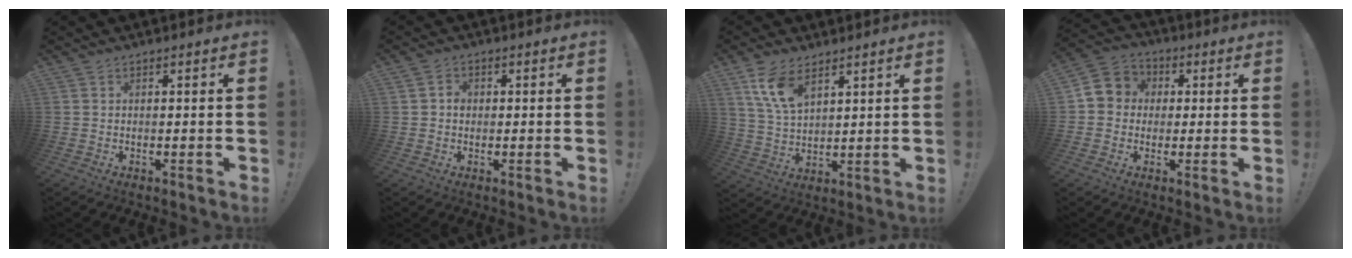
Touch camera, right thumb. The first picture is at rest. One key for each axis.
{"total": 2.6, "fx": -0.3, "fy": 2.2, "fz": 1.3, "tx": -0.016, "ty": 0.005, "tz": -0.007}
{"total": 10.3, "fx": 6.2, "fy": 5.1, "fz": 6.4, "tx": -0.129, "ty": -0.021, "tz": 0.118}
{"total": 7.3, "fx": -0.3, "fy": 7.0, "fz": 2.0, "tx": -0.035, "ty": 0.014, "tz": 0.000}